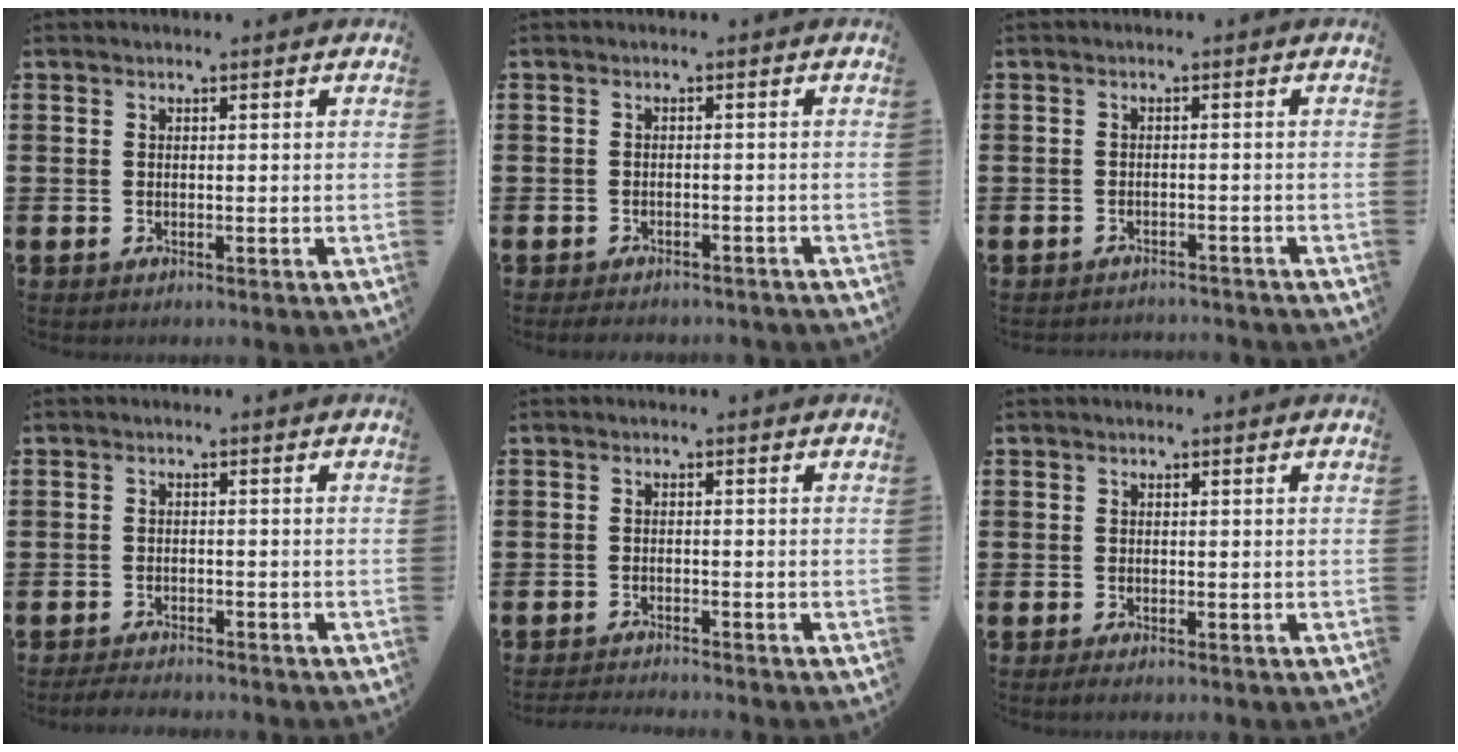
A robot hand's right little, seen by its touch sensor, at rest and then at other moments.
{"total": 1.3, "force": [-1.3, 0.2, 0.3], "torque": [-0.009, 0.001, -0.027]}
{"total": 1.2, "force": [-1.2, 0.0, -0.2], "torque": [0.000, 0.000, -0.025]}
{"total": 1.7, "force": [-1.7, 0.1, 0.2], "torque": [-0.006, 0.001, -0.034]}
{"total": 1.4, "force": [-1.3, -0.2, 0.0], "torque": [0.000, -0.002, -0.027]}
{"total": 0.0}